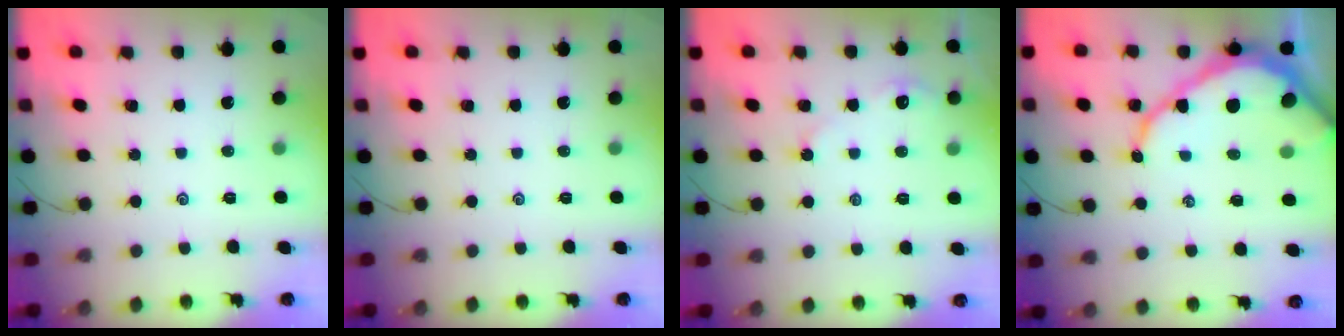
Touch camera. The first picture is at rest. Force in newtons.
{"total": 0.0}
{"total": 2.8, "press": 2.8, "slide": 0.4}
{"total": 12.7, "press": 12.7, "slide": 0.9}